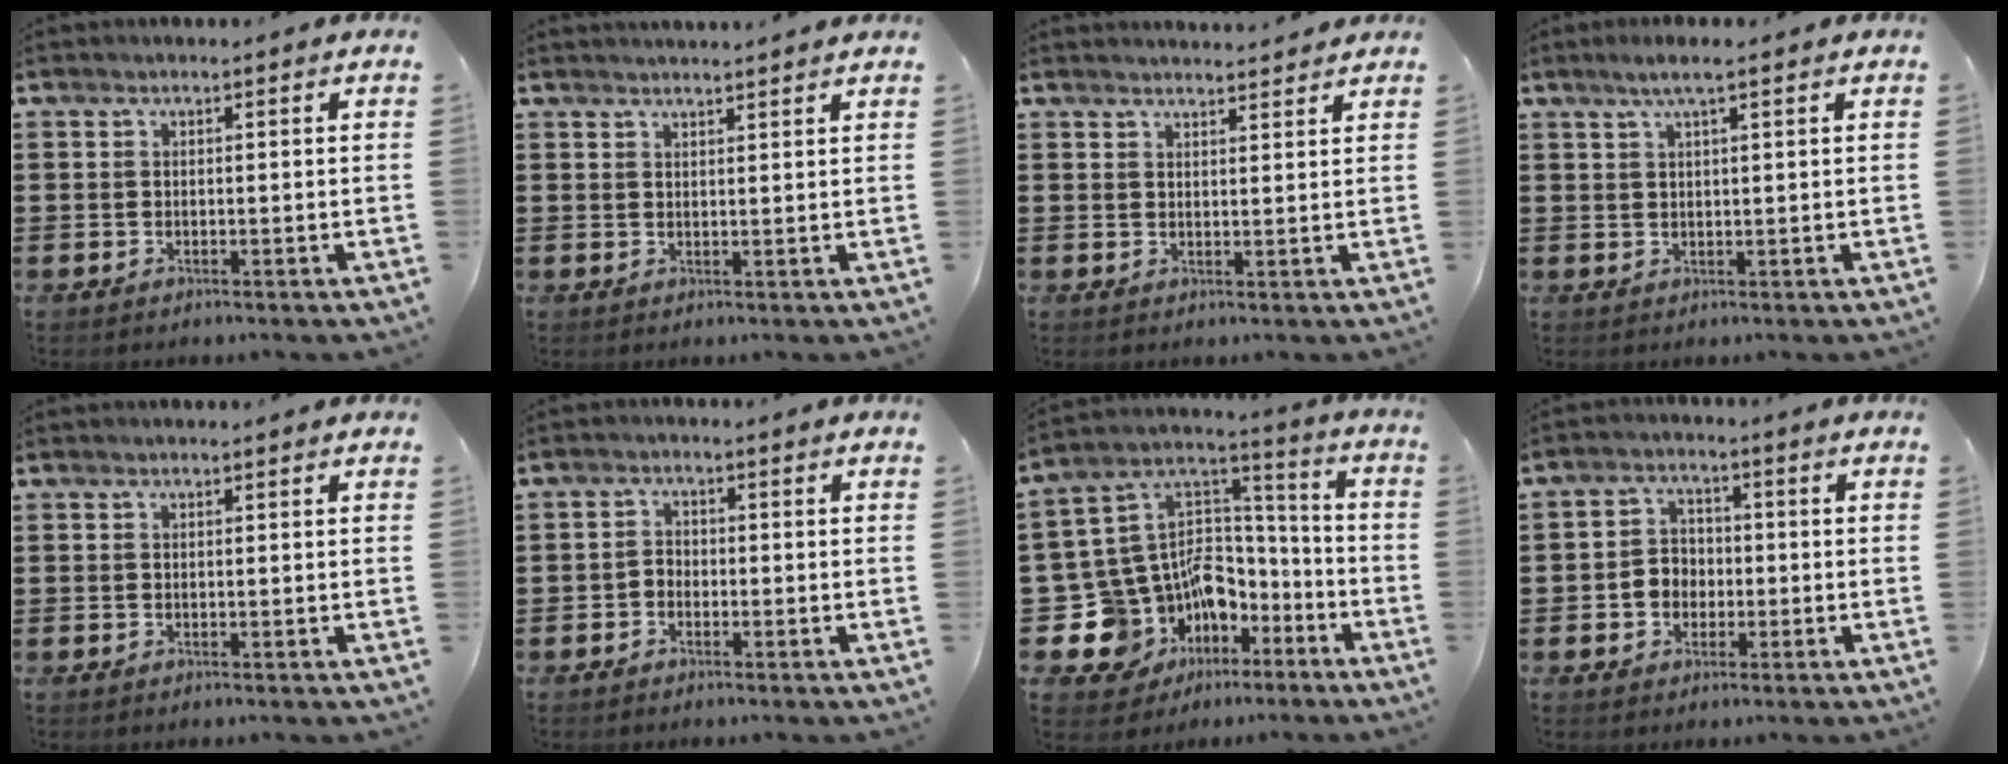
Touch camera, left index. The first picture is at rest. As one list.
[{"total": 1.6, "force": [1.6, -0.3, 0.0], "torque": [-0.004, -0.002, 0.031]}, {"total": 2.1, "force": [2.1, 0.0, 0.0], "torque": [-0.006, -0.004, 0.041]}, {"total": 2.6, "force": [1.4, 0.1, 2.1], "torque": [-0.042, 0.002, 0.024]}, {"total": 0.0}, {"total": 1.5, "force": [-1.2, 0.9, 0.2], "torque": [-0.010, 0.005, -0.026]}, {"total": 12.0, "force": [-6.6, 9.6, 2.8], "torque": [-0.117, -0.024, -0.107]}, {"total": 3.7, "force": [-1.2, 3.2, 1.3], "torque": [-0.037, 0.010, -0.028]}]